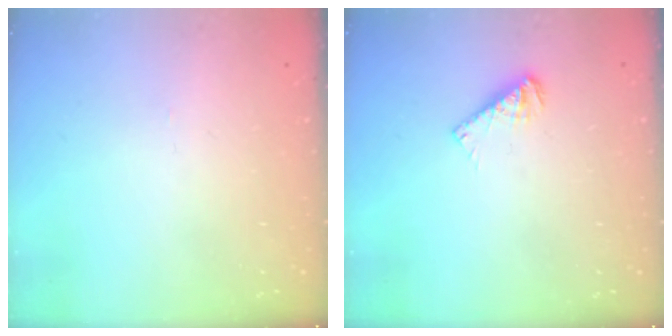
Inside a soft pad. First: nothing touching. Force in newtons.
{"total": 5.3, "press": 5.3, "slide": 0.4}